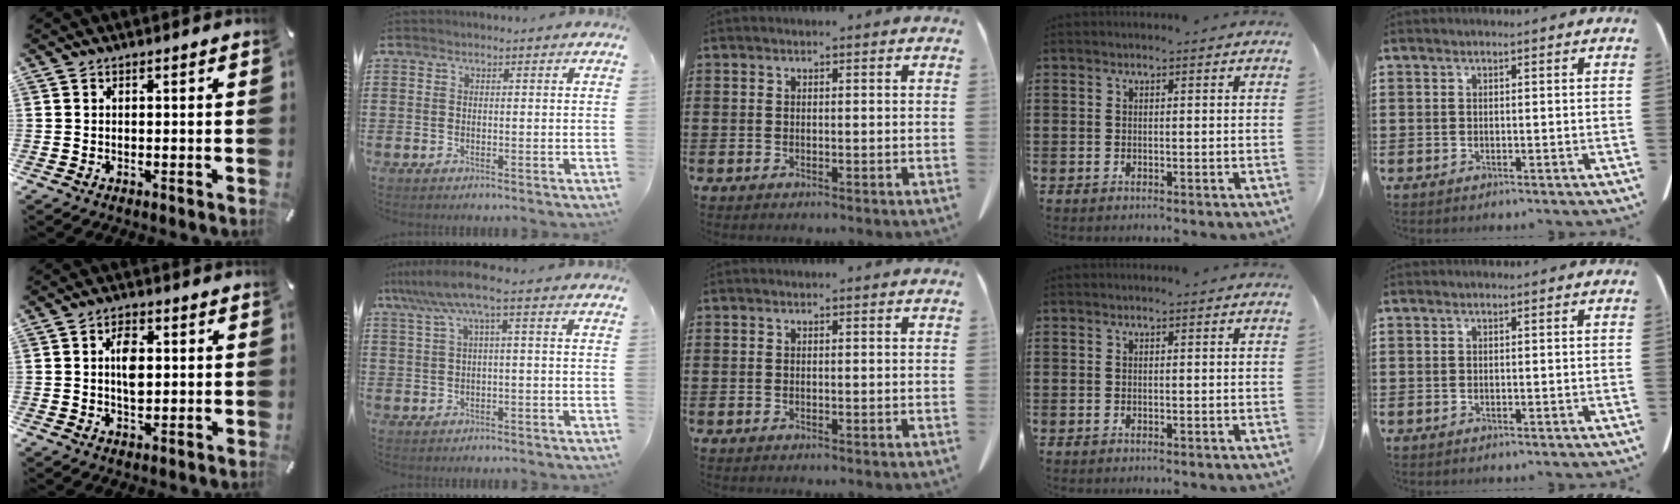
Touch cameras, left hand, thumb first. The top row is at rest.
{"thumb": {"total": 5.3, "force": [0.7, 3.1, 4.3], "torque": [-0.081, -0.001, 0.005]}, "index": {"total": 5.8, "force": [1.5, 0.2, 5.6], "torque": [-0.116, -0.006, 0.023]}}